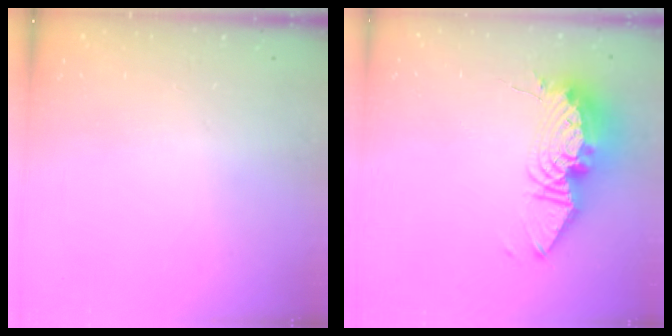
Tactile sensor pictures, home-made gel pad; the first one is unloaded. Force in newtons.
{"total": 16.1, "press": 16.1, "slide": 1.3}